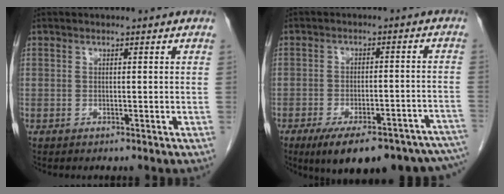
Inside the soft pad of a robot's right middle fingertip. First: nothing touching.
{"total": 21.4, "force": [-16.8, 5.7, 12.0], "torque": [-0.120, 0.006, -0.211]}